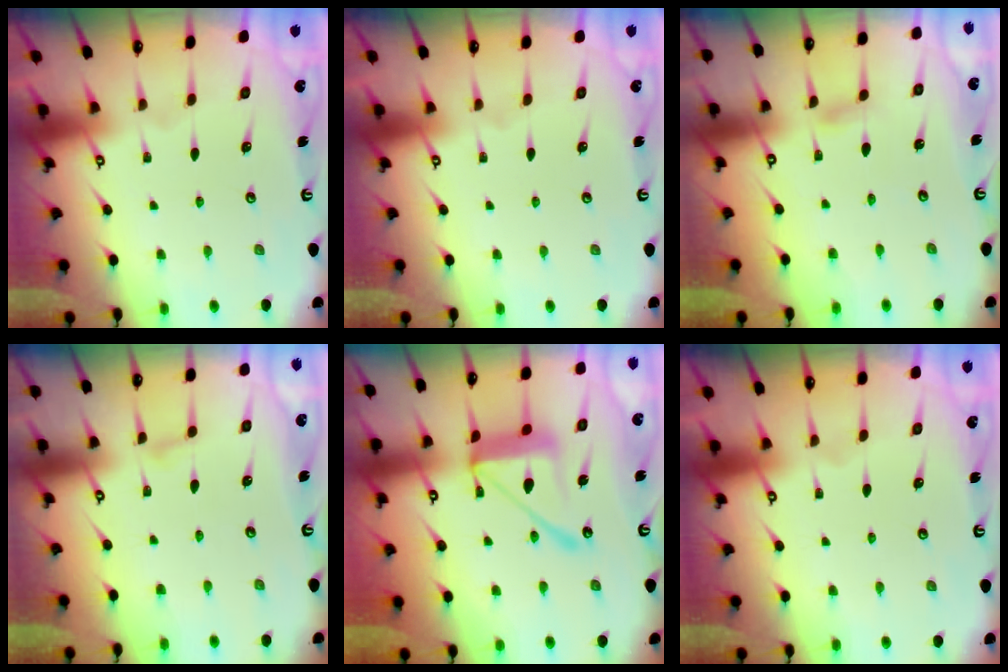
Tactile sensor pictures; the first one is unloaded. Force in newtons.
{"total": 0.0}
{"total": 3.7, "press": 3.6, "slide": 0.4}
{"total": 2.2, "press": 2.1, "slide": 0.3}
{"total": 15.2, "press": 15.1, "slide": 1.3}
{"total": 0.0}